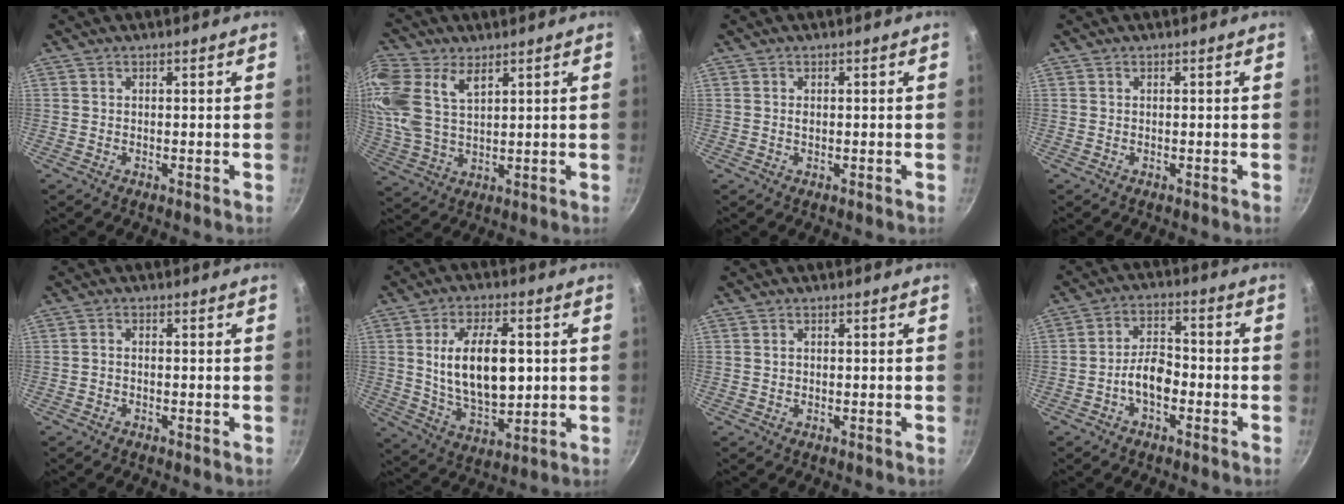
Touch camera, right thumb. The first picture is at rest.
{"total": 15.3, "force": [6.4, 8.9, 10.7], "torque": [-0.262, 0.000, 0.130]}
{"total": 0.6, "force": [0.1, 0.4, 0.5], "torque": [-0.007, 0.000, 0.003]}
{"total": 0.0}
{"total": 1.0, "force": [-0.4, 0.6, 0.6], "torque": [-0.007, 0.003, -0.009]}
{"total": 15.0, "force": [2.0, 7.9, 12.6], "torque": [-0.195, -0.009, 0.045]}
{"total": 0.8, "force": [0.2, 0.6, 0.5], "torque": [-0.006, 0.001, 0.004]}
{"total": 7.2, "force": [-2.4, 4.1, 5.3], "torque": [-0.082, 0.030, -0.050]}